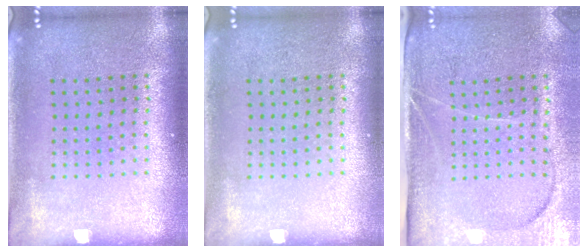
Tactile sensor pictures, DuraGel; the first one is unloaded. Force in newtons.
{"total": 0.0}
{"total": 3.8, "press": 3.3, "slide": 2.0}